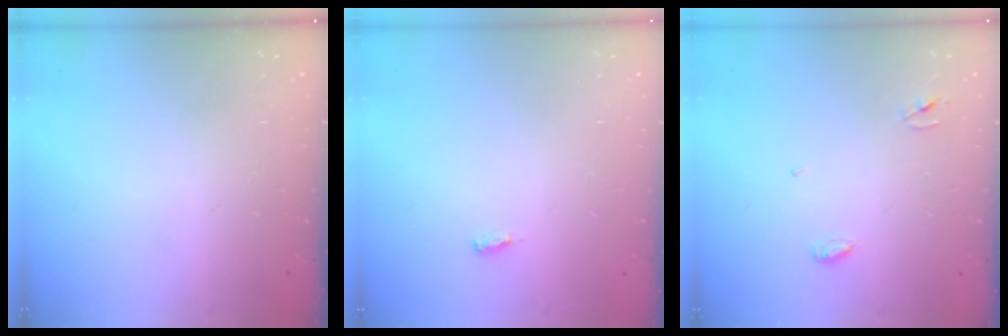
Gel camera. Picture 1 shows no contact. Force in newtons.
{"total": 2.6, "press": 2.4, "slide": 1.0}
{"total": 3.3, "press": 3.3, "slide": 0.3}